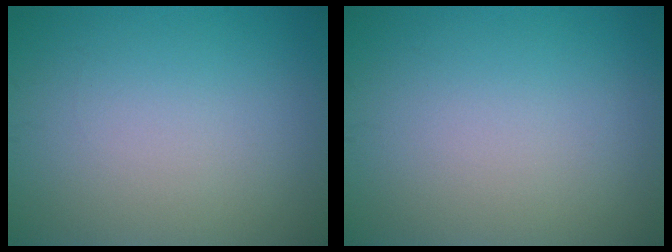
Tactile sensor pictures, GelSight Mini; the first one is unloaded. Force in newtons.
{"total": 0.0}